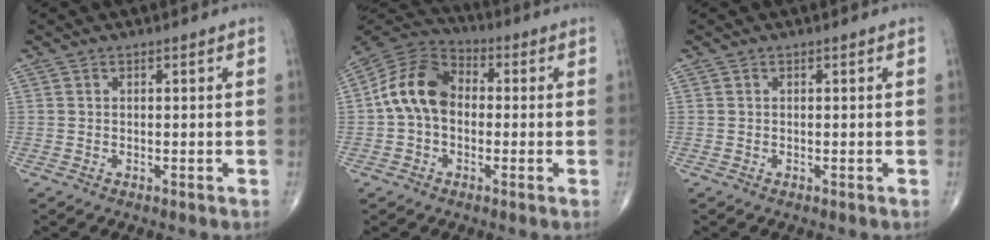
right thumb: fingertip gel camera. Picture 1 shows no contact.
{"total": 11.9, "force": [-0.3, 8.7, 8.2], "torque": [-0.143, 0.035, -0.020]}
{"total": 0.0}